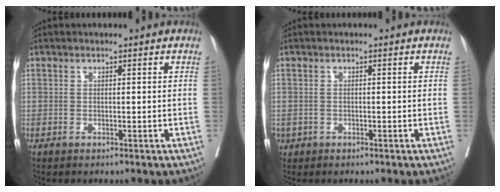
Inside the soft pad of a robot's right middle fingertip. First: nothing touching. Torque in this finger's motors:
{"motor_torque": [0.68, -0.68, 0.13, 0.03]}